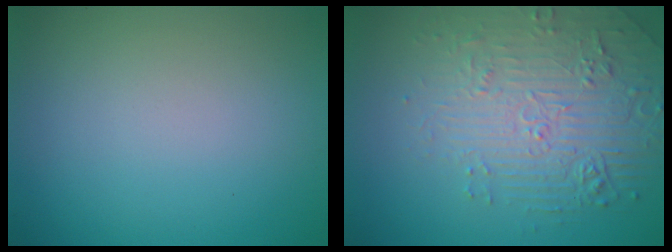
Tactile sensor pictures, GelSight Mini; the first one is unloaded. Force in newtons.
{"total": 4.4, "press": 4.1, "slide": 1.7}